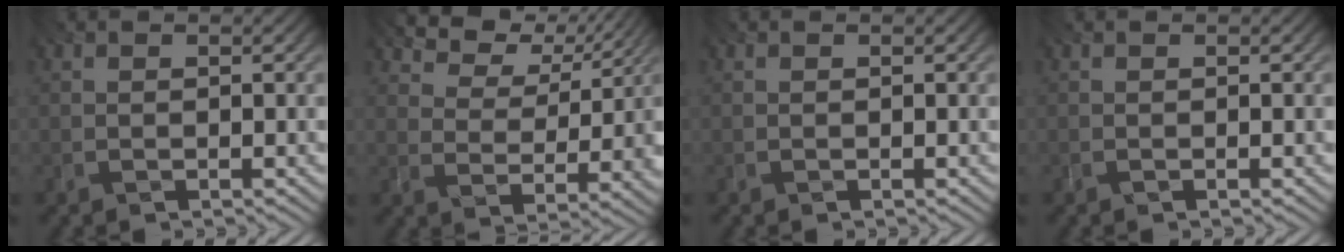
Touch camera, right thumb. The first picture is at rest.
{"total": 7.1, "force": [4.7, 3.7, 3.9], "torque": [-0.077, 0.001, 0.078]}
{"total": 0.0}
{"total": 0.0}